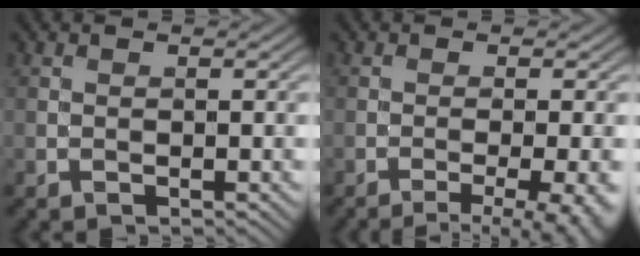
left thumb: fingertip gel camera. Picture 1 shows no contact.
{"total": 7.7, "force": [-4.4, 2.1, 6.0], "torque": [-0.074, -0.004, -0.047]}